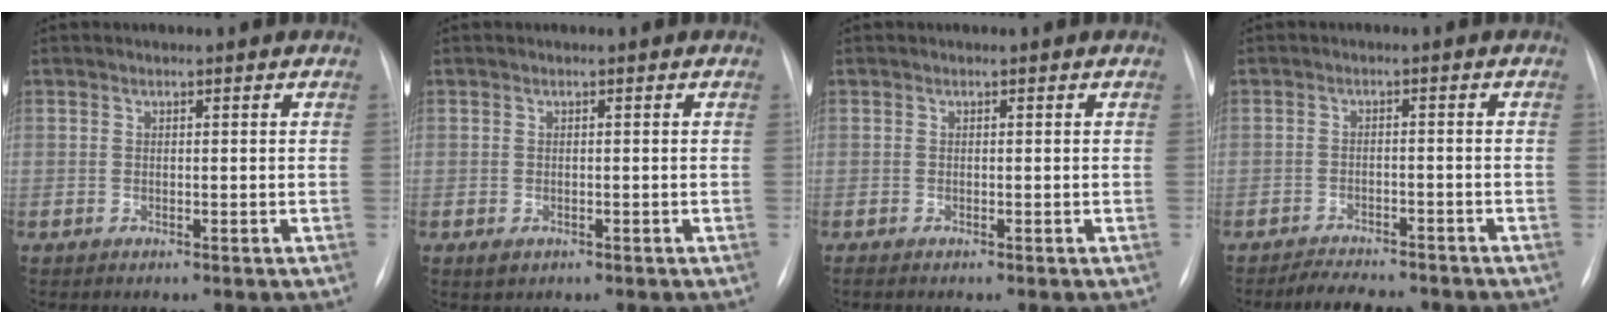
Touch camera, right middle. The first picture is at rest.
{"total": 1.2, "force": [-0.4, 0.8, 0.8], "torque": [-0.013, 0.001, 0.001]}
{"total": 0.5, "force": [-0.4, 0.0, 0.4], "torque": [-0.005, -0.001, -0.004]}
{"total": 6.4, "force": [-5.8, 1.7, 2.2], "torque": [-0.034, -0.007, -0.084]}